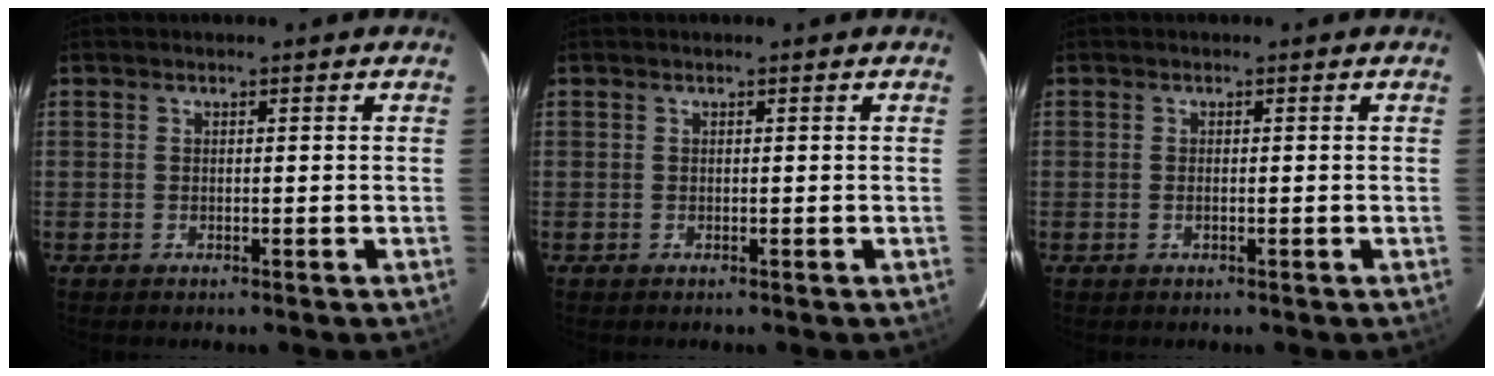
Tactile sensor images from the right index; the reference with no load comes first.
{"total": 0.0}
{"total": 0.7, "force": [-0.2, 0.2, 0.6], "torque": [-0.014, 0.001, -0.005]}